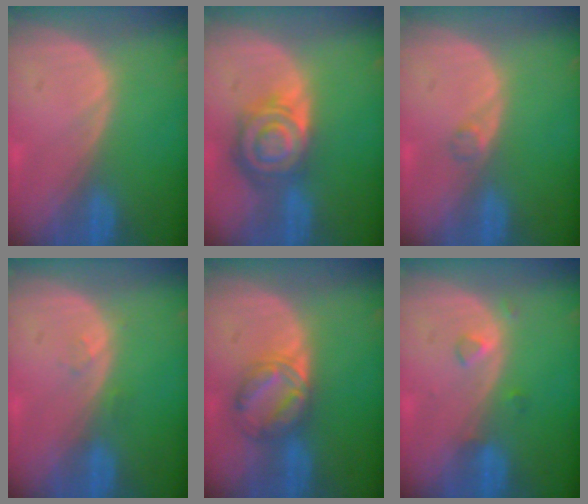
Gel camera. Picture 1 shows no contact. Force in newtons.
{"total": 8.6, "press": 7.4, "slide": 4.4}
{"total": 1.2, "press": 1.2, "slide": 0.1}
{"total": 1.1, "press": 1.0, "slide": 0.1}
{"total": 5.8, "press": 5.8, "slide": 0.0}
{"total": 1.8, "press": 1.8, "slide": 0.1}